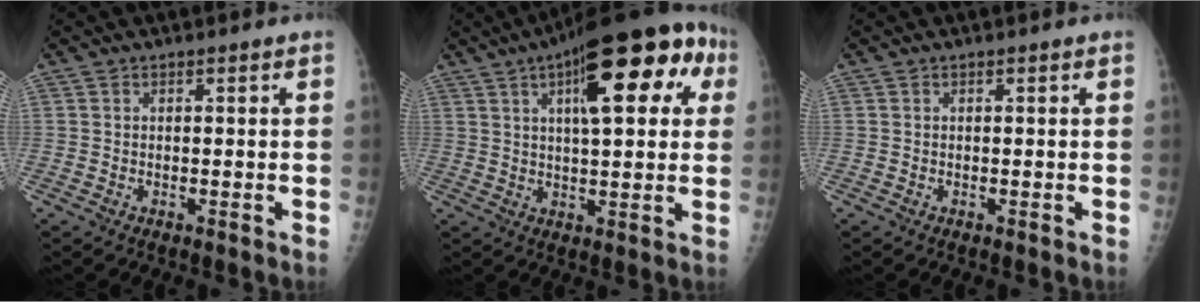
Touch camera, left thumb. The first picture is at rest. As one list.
[{"total": 21.1, "force": [7.7, 7.7, 18.1], "torque": [-0.235, 0.021, 0.105]}, {"total": 0.0}]